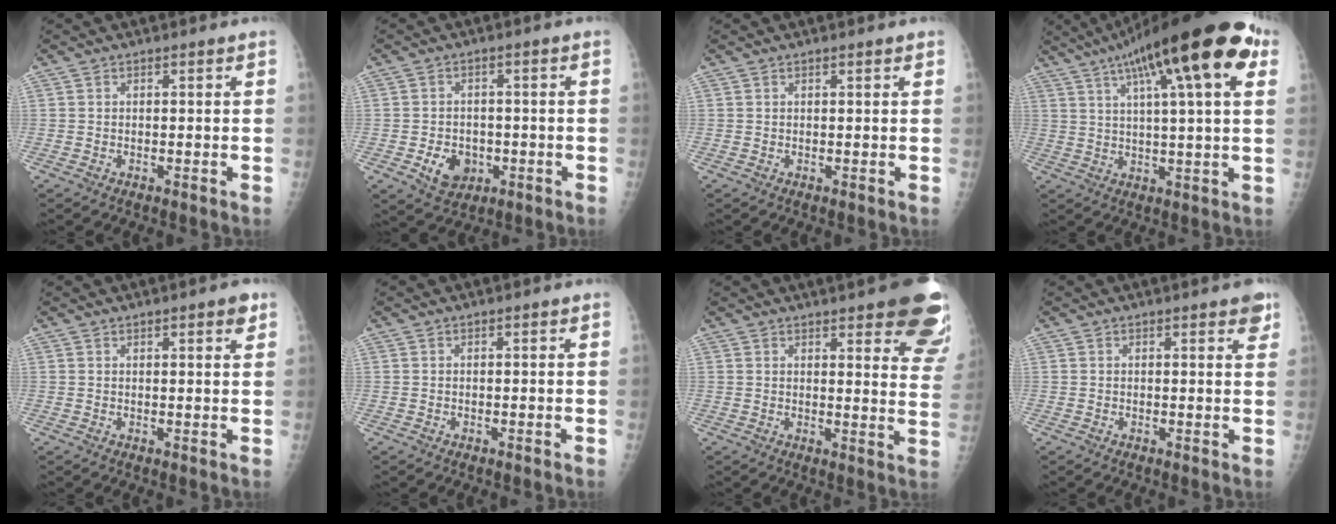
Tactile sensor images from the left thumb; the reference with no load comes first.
{"total": 6.3, "force": [-2.0, 4.9, 3.4], "torque": [-0.033, 0.008, -0.024]}
{"total": 0.8, "force": [0.6, 0.2, 0.6], "torque": [-0.007, 0.000, 0.007]}
{"total": 22.9, "force": [10.7, 5.2, 19.6], "torque": [-0.301, 0.013, 0.158]}
{"total": 2.9, "force": [1.8, 0.7, 2.1], "torque": [-0.021, -0.006, 0.021]}
{"total": 0.0}
{"total": 18.0, "force": [12.0, 4.9, 12.5], "torque": [-0.125, -0.056, 0.128]}
{"total": 3.4, "force": [2.0, 1.0, 2.5], "torque": [-0.019, -0.006, 0.019]}